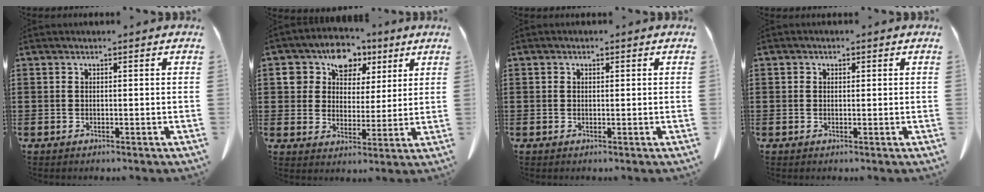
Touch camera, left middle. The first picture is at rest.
{"total": 8.8, "force": [5.0, 6.5, 3.0], "torque": [-0.081, 0.002, 0.090]}
{"total": 0.5, "force": [0.1, 0.5, 0.1], "torque": [-0.004, 0.004, 0.002]}
{"total": 0.7, "force": [0.1, 0.6, 0.2], "torque": [-0.005, 0.005, 0.001]}